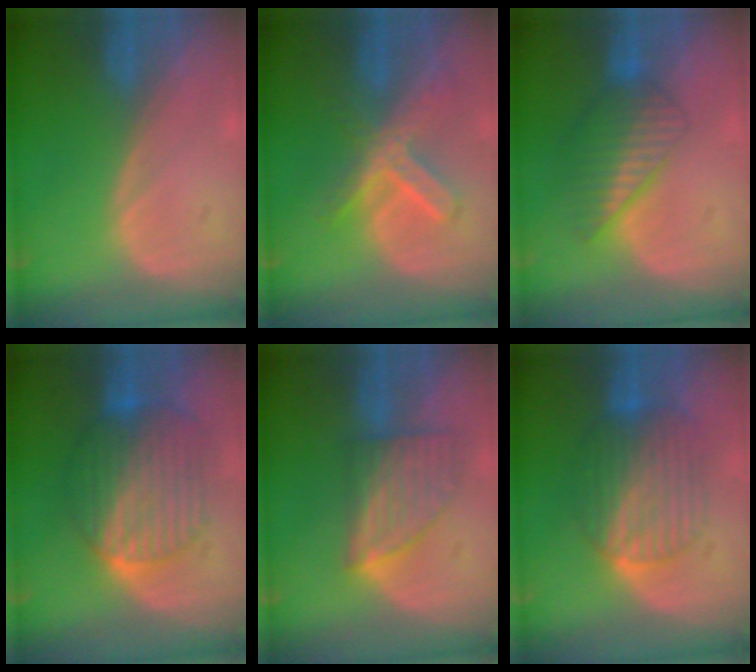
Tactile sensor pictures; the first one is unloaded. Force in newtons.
{"total": 7.4, "press": 6.4, "slide": 3.9}
{"total": 6.6, "press": 6.1, "slide": 2.7}
{"total": 10.0, "press": 9.9, "slide": 0.9}
{"total": 7.1, "press": 6.6, "slide": 2.6}
{"total": 7.7, "press": 7.7, "slide": 0.2}